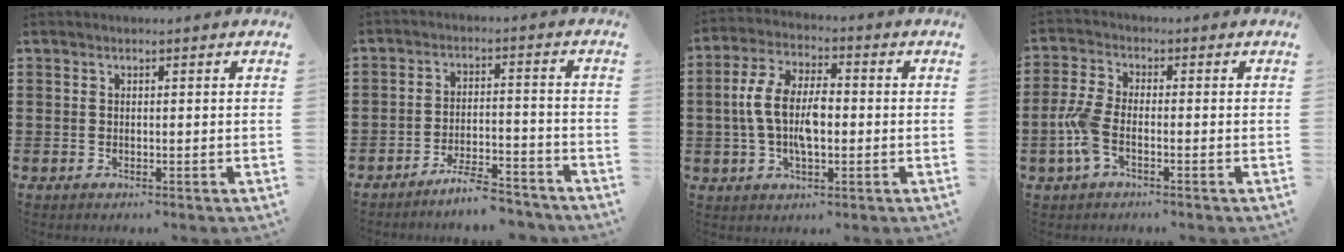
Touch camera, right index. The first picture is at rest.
{"total": 5.6, "force": [-5.2, 0.5, 2.0], "torque": [-0.037, 0.001, -0.099]}
{"total": 8.8, "force": [-0.5, 4.4, 7.6], "torque": [-0.173, 0.003, -0.019]}
{"total": 5.4, "force": [-1.7, 2.3, 4.5], "torque": [-0.112, -0.005, -0.038]}